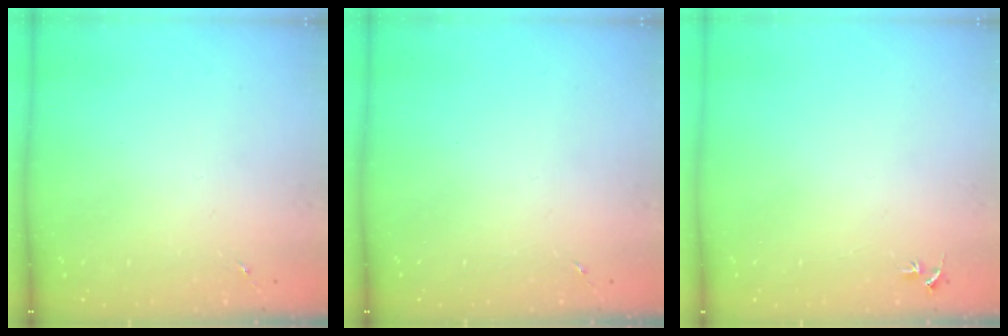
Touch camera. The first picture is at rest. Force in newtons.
{"total": 0.0}
{"total": 3.1, "press": 3.1, "slide": 0.3}